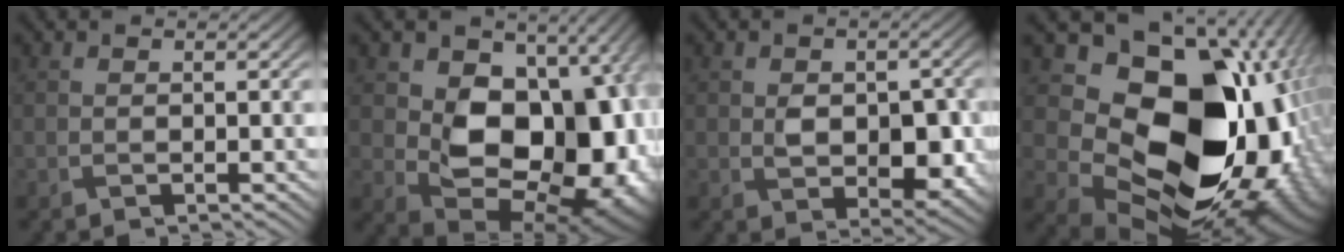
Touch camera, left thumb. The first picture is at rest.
{"total": 18.2, "force": [-0.1, 13.0, 12.8], "torque": [-0.132, -0.032, 0.019]}
{"total": 6.1, "force": [-0.9, 3.7, 4.8], "torque": [-0.076, -0.008, -0.009]}
{"total": 18.6, "force": [-0.6, 13.4, 12.9], "torque": [-0.195, -0.039, 0.022]}